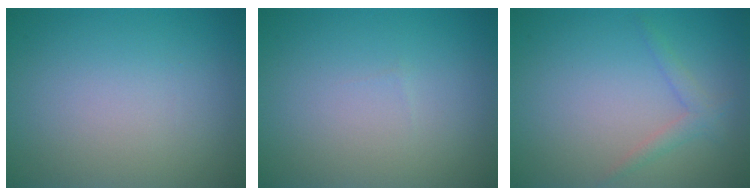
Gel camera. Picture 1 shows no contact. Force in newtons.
{"total": 0.0}
{"total": 1.4, "press": 1.4, "slide": 0.1}